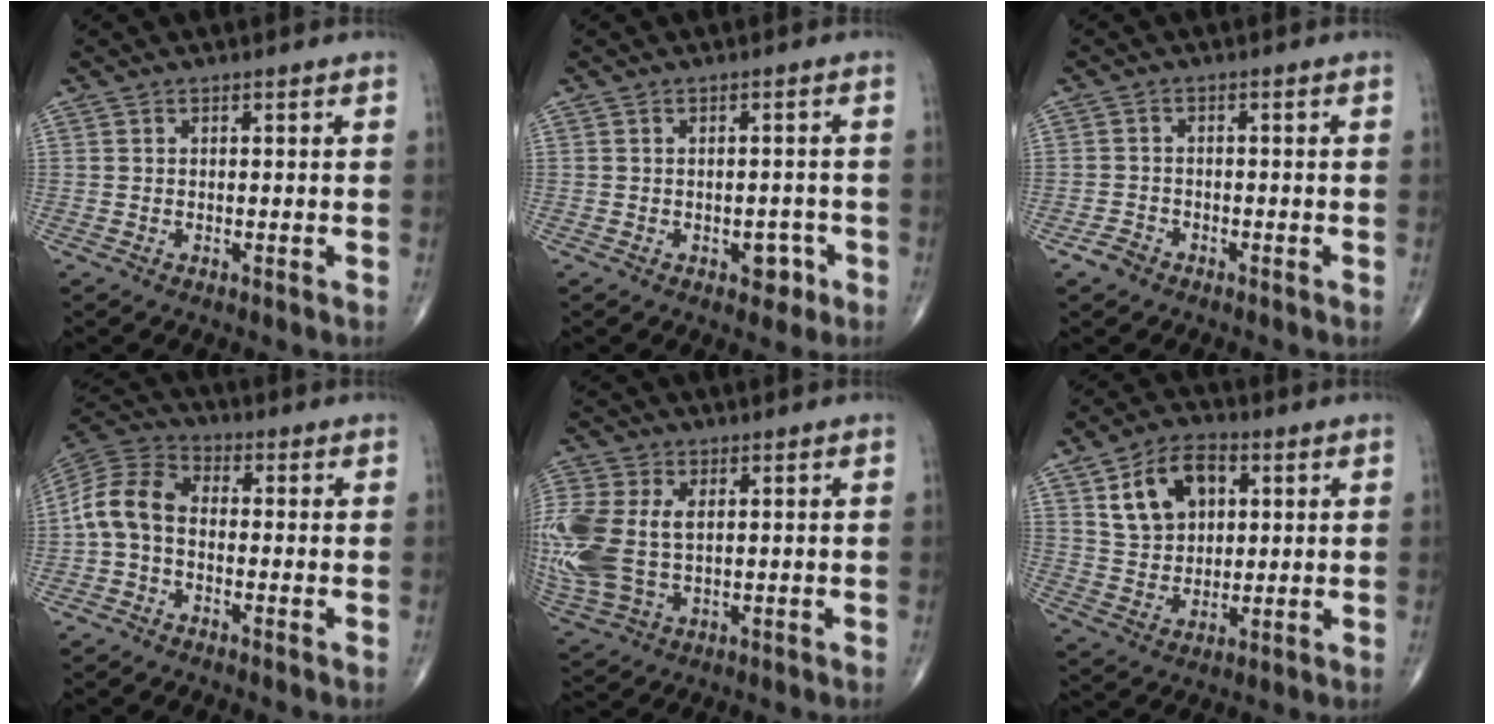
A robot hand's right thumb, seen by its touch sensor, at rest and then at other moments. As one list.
[{"total": 3.3, "force": [-1.5, 2.1, 2.0], "torque": [-0.008, 0.011, -0.017]}, {"total": 2.6, "force": [-1.8, 1.7, 0.7], "torque": [-0.014, 0.010, -0.032]}, {"total": 8.9, "force": [-1.4, 5.9, 6.6], "torque": [-0.127, 0.030, -0.044]}, {"total": 17.1, "force": [1.0, 11.0, 13.0], "torque": [-0.348, 0.000, 0.031]}, {"total": 11.6, "force": [4.1, 7.9, 7.4], "torque": [-0.101, -0.004, 0.075]}]